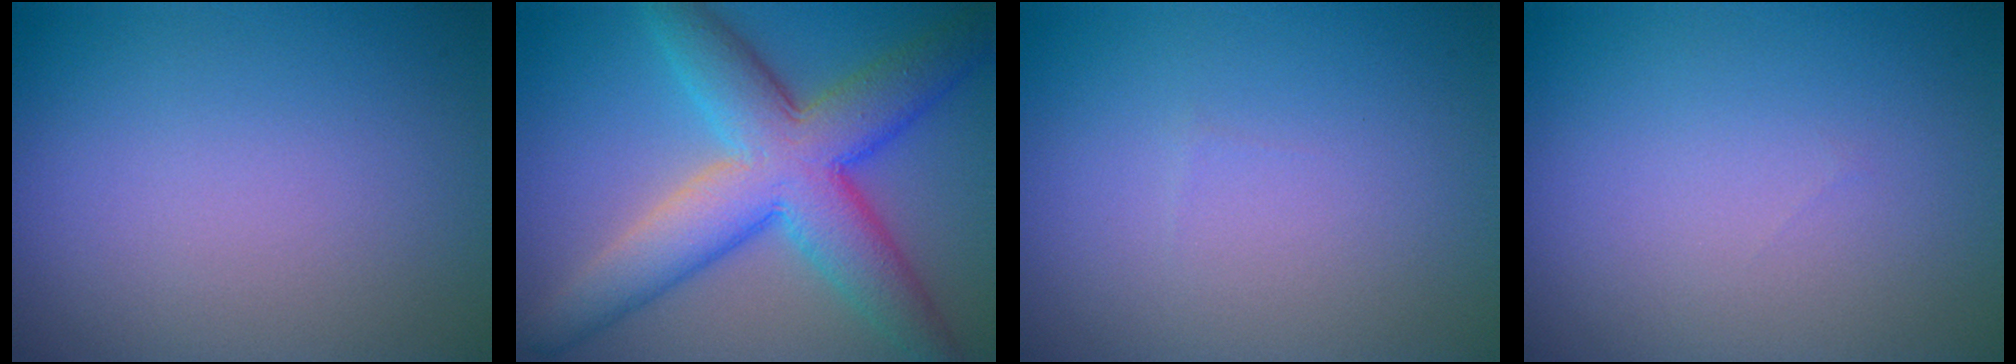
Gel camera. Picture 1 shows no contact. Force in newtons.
{"total": 9.6, "press": 9.6, "slide": 0.3}
{"total": 0.0}
{"total": 0.0}